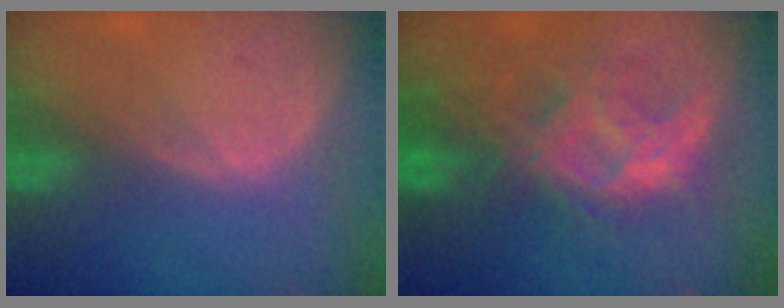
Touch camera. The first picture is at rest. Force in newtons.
{"total": 8.8, "press": 8.6, "slide": 2.1}